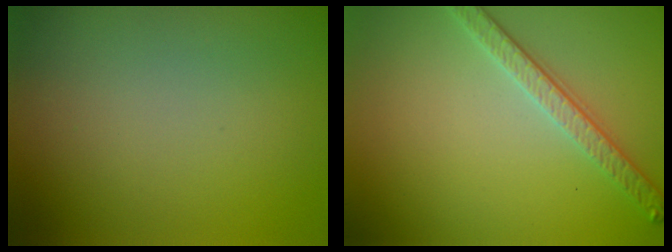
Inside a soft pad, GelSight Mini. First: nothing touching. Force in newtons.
{"total": 2.8, "press": 2.7, "slide": 0.8}